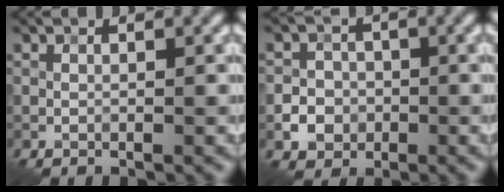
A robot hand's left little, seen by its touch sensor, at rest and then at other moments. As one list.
[{"total": 2.6, "force": [-0.8, 2.4, 0.7], "torque": [0.000, 0.000, -0.017]}]